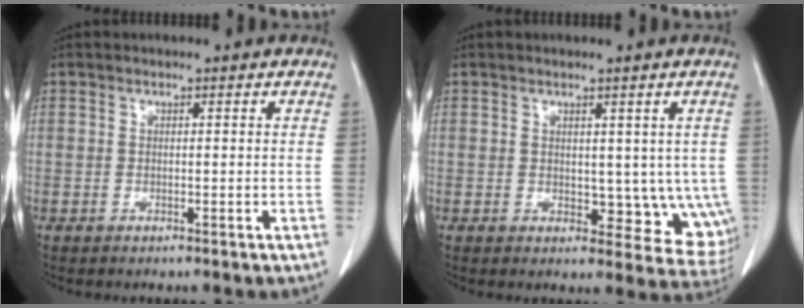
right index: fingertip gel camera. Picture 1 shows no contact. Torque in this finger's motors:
{"motor_torque": [-0.08, 0.22, 0.04, -0.01]}